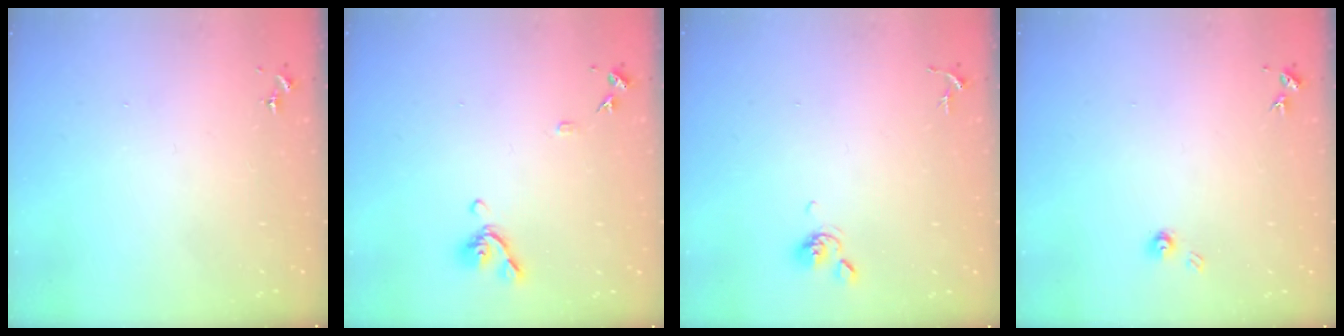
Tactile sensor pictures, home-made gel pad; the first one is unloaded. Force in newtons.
{"total": 9.1, "press": 9.0, "slide": 1.4}
{"total": 5.5, "press": 5.4, "slide": 1.0}
{"total": 3.9, "press": 3.8, "slide": 0.4}